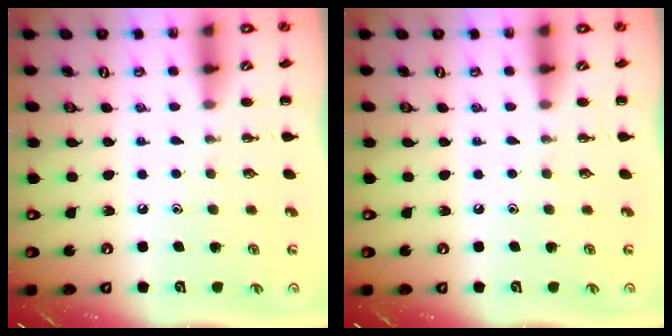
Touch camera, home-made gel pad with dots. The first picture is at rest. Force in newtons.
{"total": 0.0}